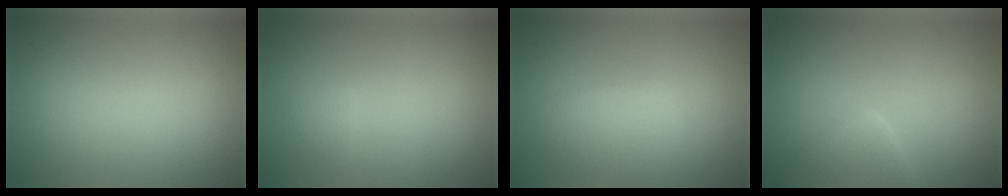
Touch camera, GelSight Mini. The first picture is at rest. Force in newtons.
{"total": 0.7, "press": 0.7, "slide": 0.0}
{"total": 2.5, "press": 2.5, "slide": 0.1}
{"total": 2.8, "press": 2.8, "slide": 0.2}